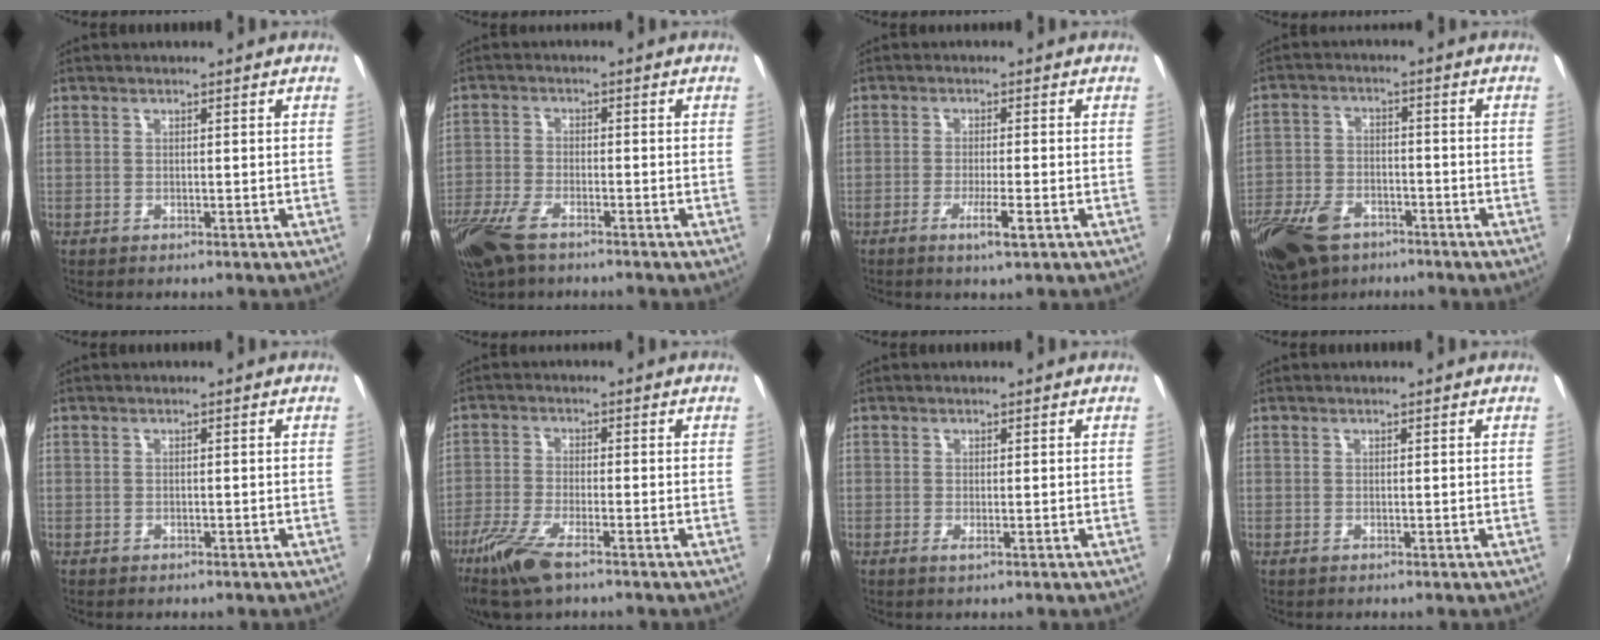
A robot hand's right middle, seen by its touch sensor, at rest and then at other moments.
{"total": 9.0, "force": [-6.3, 3.6, 5.4], "torque": [-0.141, -0.022, -0.126]}
{"total": 3.7, "force": [-1.7, -0.1, 3.3], "torque": [-0.062, -0.007, -0.030]}
{"total": 14.0, "force": [-8.8, 8.0, 7.3], "torque": [-0.180, -0.013, -0.163]}
{"total": 1.1, "force": [-0.7, 0.7, 0.2], "torque": [-0.009, -0.001, -0.008]}
{"total": 9.5, "force": [-6.2, 2.5, 6.7], "torque": [-0.161, -0.025, -0.124]}
{"total": 1.0, "force": [-0.3, 0.0, 0.9], "torque": [-0.016, -0.001, -0.002]}
{"total": 0.0}